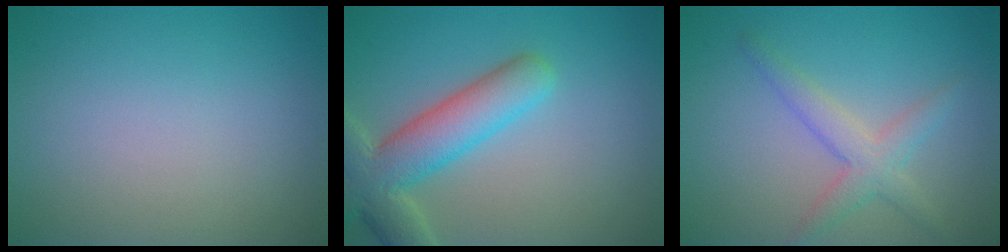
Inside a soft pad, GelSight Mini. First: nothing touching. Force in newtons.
{"total": 6.8, "press": 6.8, "slide": 0.6}
{"total": 3.0, "press": 3.0, "slide": 0.1}